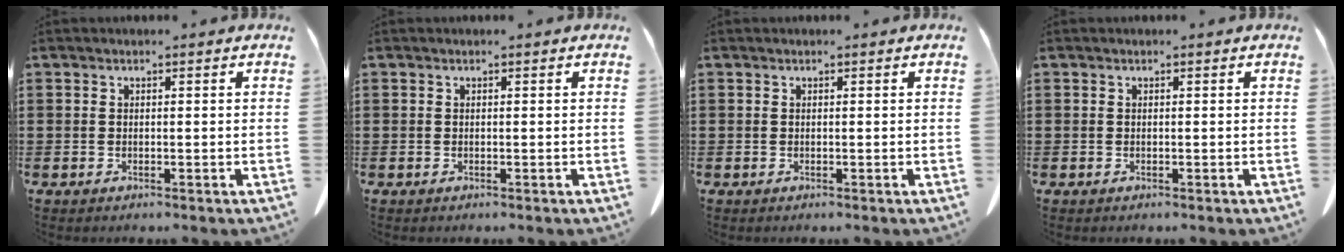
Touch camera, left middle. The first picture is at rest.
{"total": 0.0}
{"total": 0.0}
{"total": 0.0}